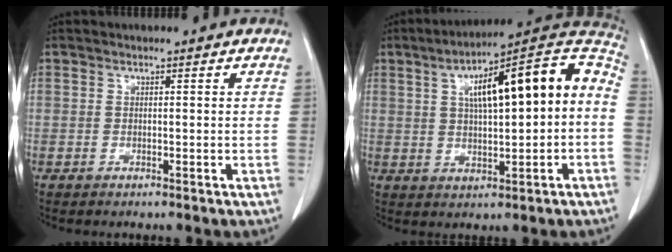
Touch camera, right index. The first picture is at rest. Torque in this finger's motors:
{"motor_torque": [1.07, 0.52, 0.87, 0.21]}